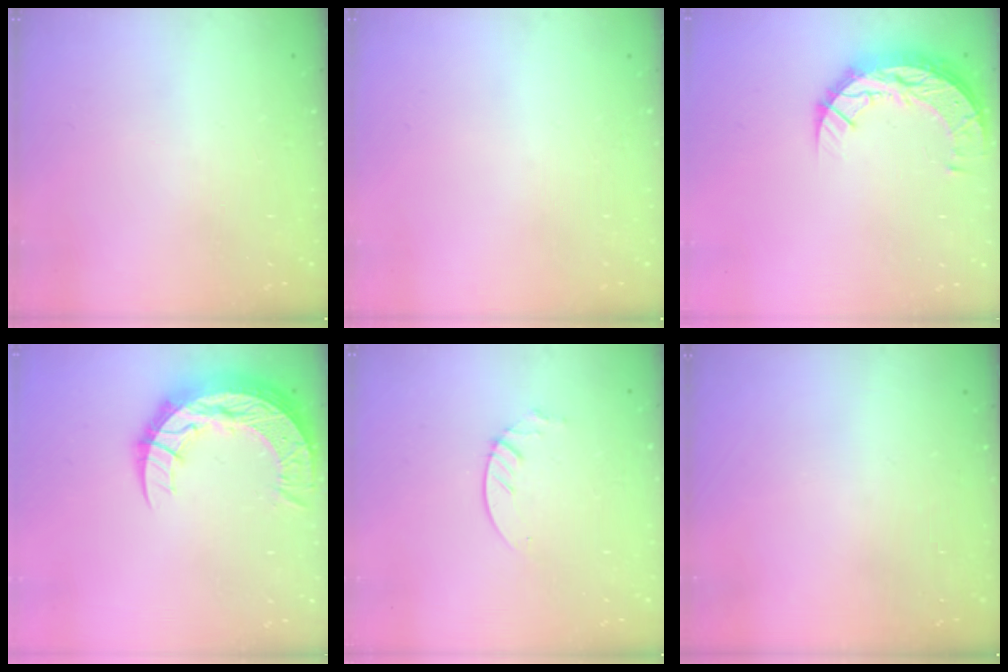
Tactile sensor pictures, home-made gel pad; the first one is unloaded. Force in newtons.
{"total": 0.0}
{"total": 10.3, "press": 10.2, "slide": 0.7}
{"total": 15.4, "press": 15.3, "slide": 1.1}
{"total": 3.3, "press": 3.2, "slide": 0.3}
{"total": 0.0}